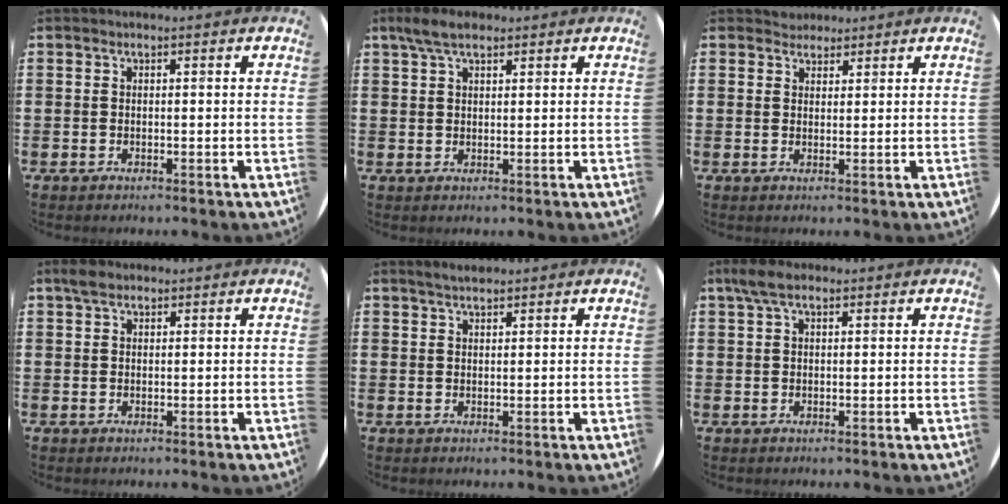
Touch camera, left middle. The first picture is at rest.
{"total": 3.7, "force": [2.7, 1.4, 2.1], "torque": [-0.039, 0.004, 0.048]}
{"total": 2.0, "force": [1.9, 0.7, -0.1], "torque": [0.000, 0.006, 0.037]}
{"total": 1.8, "force": [1.4, 0.9, 0.8], "torque": [-0.009, 0.003, 0.023]}
{"total": 1.8, "force": [1.6, 0.3, 0.7], "torque": [-0.015, 0.004, 0.029]}
{"total": 3.0, "force": [1.8, 1.2, 2.1], "torque": [-0.044, 0.008, 0.032]}